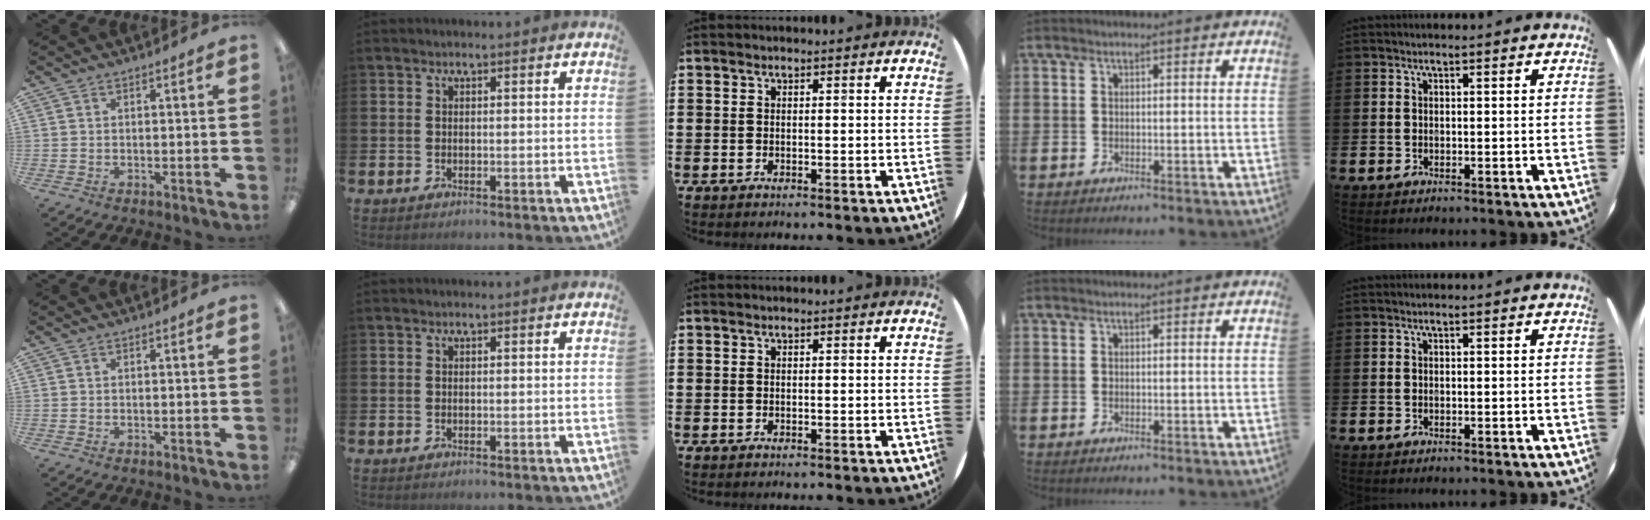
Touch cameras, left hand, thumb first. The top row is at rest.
{}